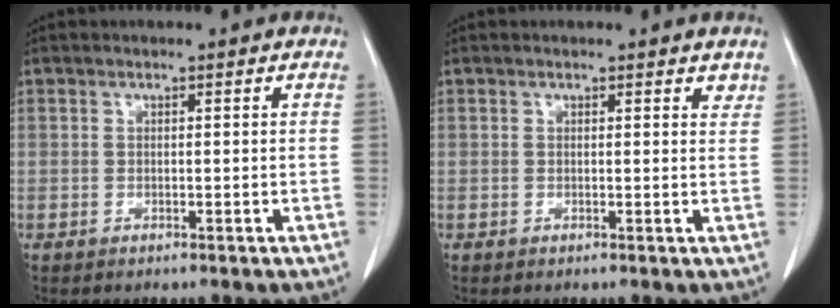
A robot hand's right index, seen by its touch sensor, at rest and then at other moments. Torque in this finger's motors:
{"motor_torque": [-0.05, 0.05, 0.01, -0.01]}